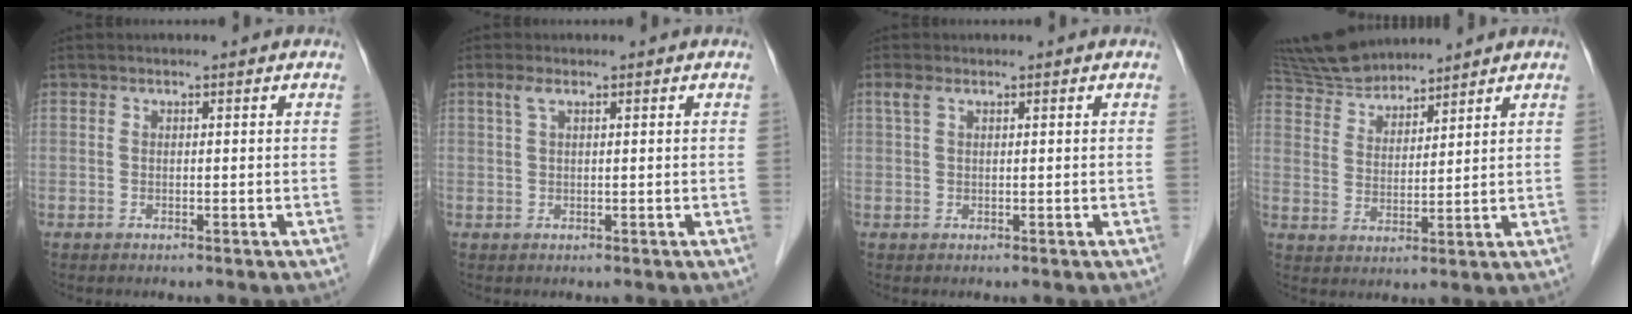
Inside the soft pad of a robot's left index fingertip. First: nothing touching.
{"total": 1.5, "force": [0.7, 0.4, 1.2], "torque": [-0.032, 0.014, 0.015]}
{"total": 1.4, "force": [0.8, 0.6, 1.0], "torque": [-0.029, 0.017, 0.016]}
{"total": 7.7, "force": [7.4, 1.3, 1.5], "torque": [-0.044, 0.022, 0.149]}